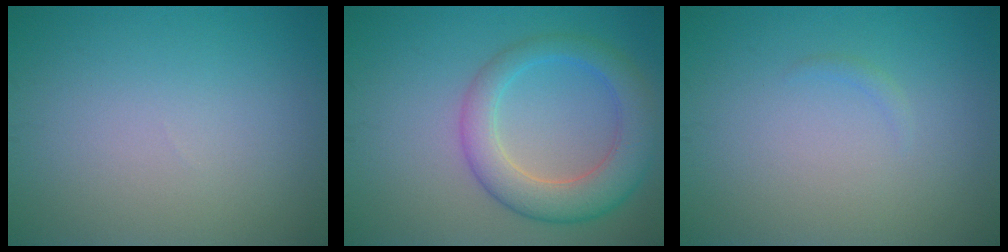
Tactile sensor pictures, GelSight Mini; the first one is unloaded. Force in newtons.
{"total": 5.8, "press": 5.8, "slide": 0.2}
{"total": 0.5, "press": 0.5, "slide": 0.1}